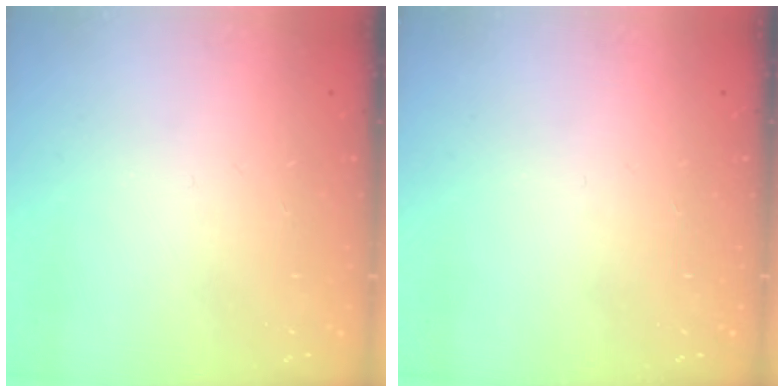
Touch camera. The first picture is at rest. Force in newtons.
{"total": 0.0}